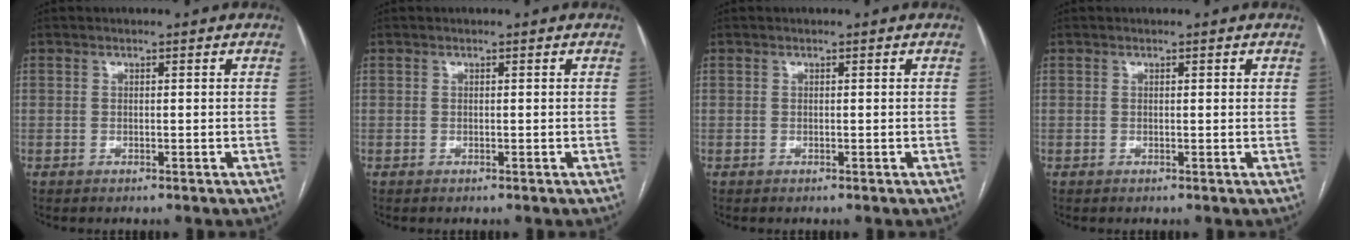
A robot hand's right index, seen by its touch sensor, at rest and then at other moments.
{"total": 0.0}
{"total": 0.0}
{"total": 0.5, "force": [0.3, 0.1, 0.5], "torque": [-0.008, 0.001, 0.002]}